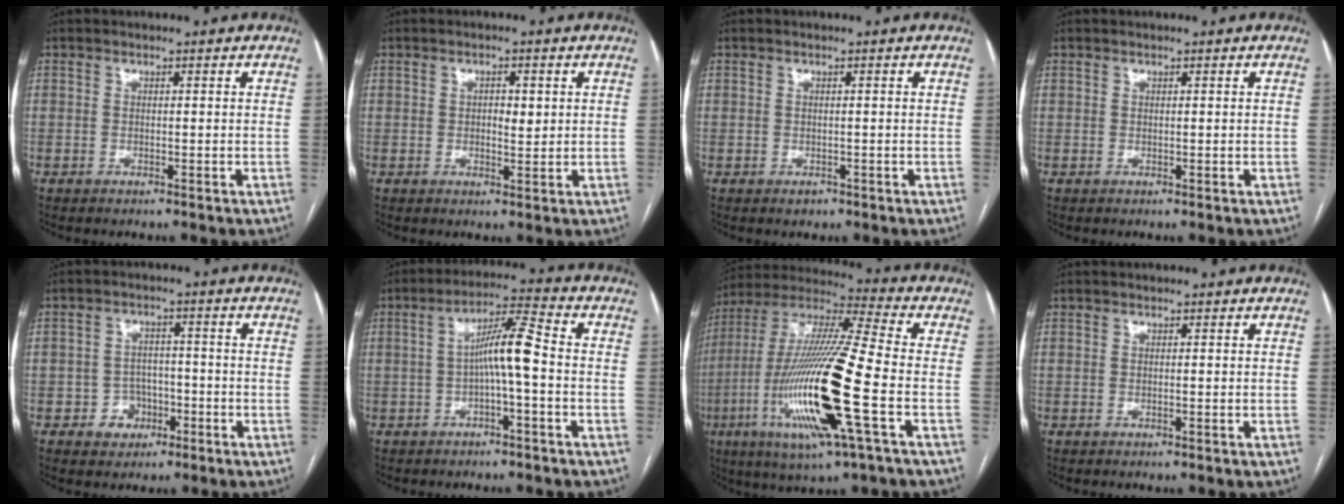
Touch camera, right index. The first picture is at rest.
{"total": 2.6, "force": [0.6, 1.2, 2.3], "torque": [-0.032, 0.000, 0.008]}
{"total": 0.9, "force": [-0.5, 0.8, 0.3], "torque": [-0.002, 0.001, -0.003]}
{"total": 0.0}
{"total": 4.4, "force": [-1.9, 3.9, 1.0], "torque": [-0.005, 0.014, -0.024]}
{"total": 7.1, "force": [-0.8, 0.4, 7.0], "torque": [-0.125, 0.023, -0.015]}
{"total": 22.3, "force": [-6.2, 1.4, 21.3], "torque": [-0.451, -0.028, -0.121]}
{"total": 0.0}